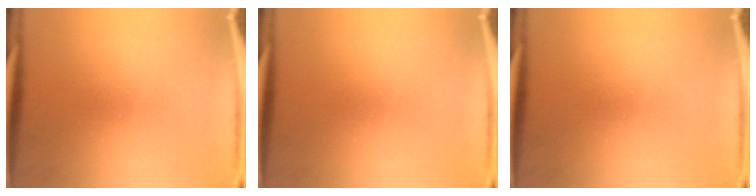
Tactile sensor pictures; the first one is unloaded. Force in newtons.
{"total": 0.0}
{"total": 0.0}